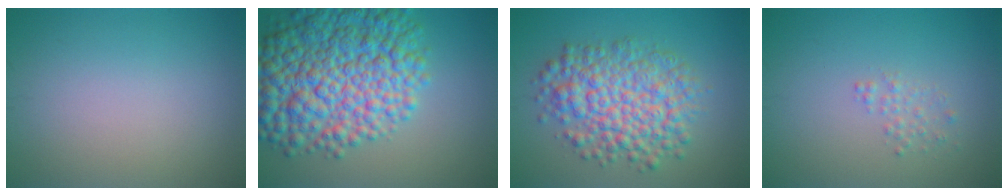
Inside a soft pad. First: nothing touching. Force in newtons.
{"total": 12.1, "press": 12.1, "slide": 0.4}
{"total": 7.7, "press": 7.7, "slide": 0.1}
{"total": 1.1, "press": 1.1, "slide": 0.0}